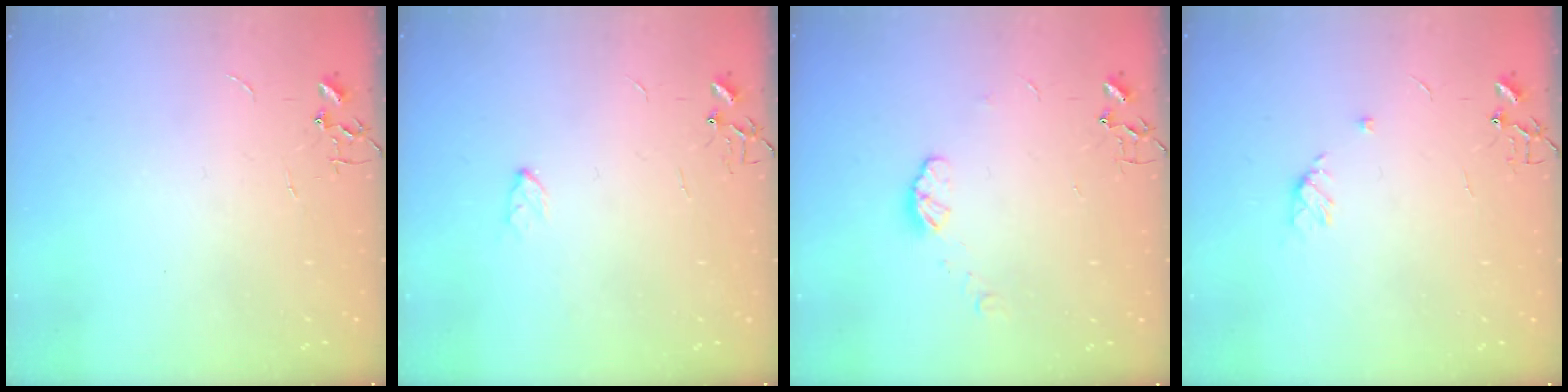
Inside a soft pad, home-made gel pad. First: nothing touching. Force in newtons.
{"total": 3.5, "press": 3.5, "slide": 0.5}
{"total": 5.8, "press": 5.8, "slide": 0.5}
{"total": 6.1, "press": 6.1, "slide": 0.6}